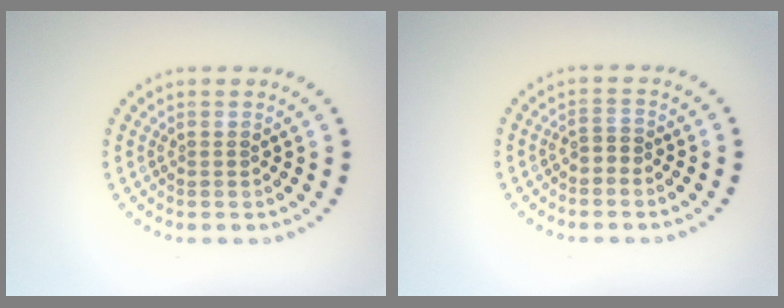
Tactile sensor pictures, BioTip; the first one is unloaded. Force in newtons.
{"total": 1.1, "press": 0.9, "slide": 0.7}